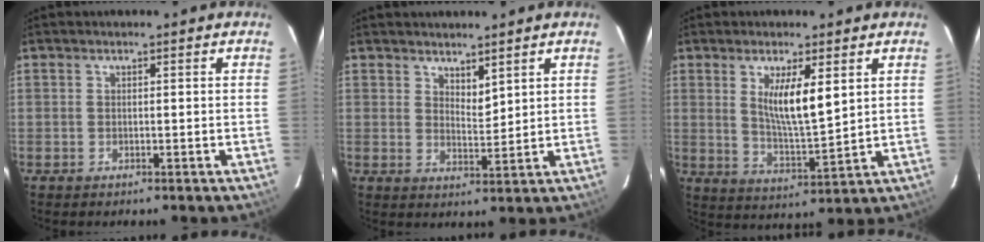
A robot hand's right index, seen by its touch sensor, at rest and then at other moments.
{"total": 3.5, "force": [2.8, 1.2, 1.6], "torque": [-0.023, -0.003, 0.049]}
{"total": 8.8, "force": [3.2, 1.9, 8.0], "torque": [-0.142, -0.013, 0.065]}